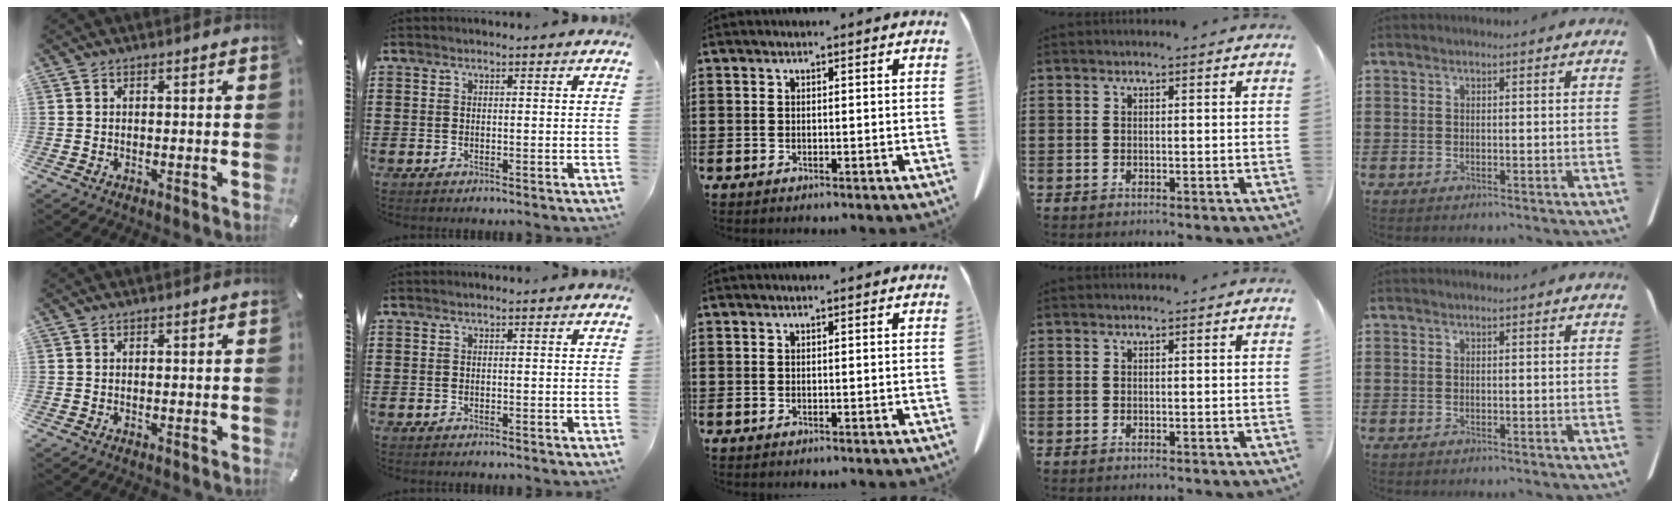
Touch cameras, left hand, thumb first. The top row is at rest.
{}